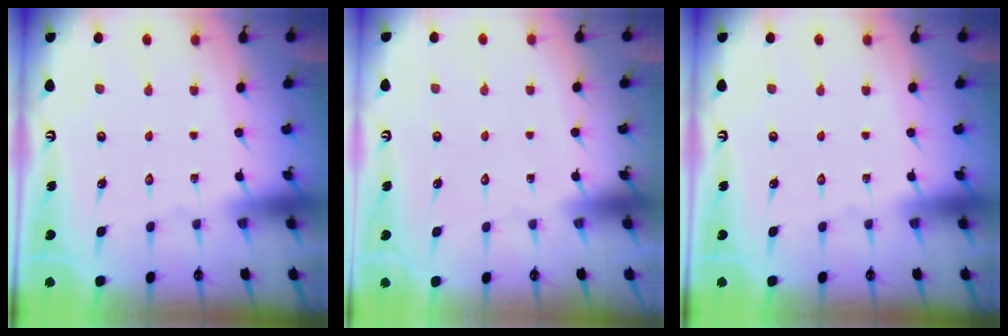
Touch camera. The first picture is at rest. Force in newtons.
{"total": 1.5, "press": 1.5, "slide": 0.1}
{"total": 0.0}